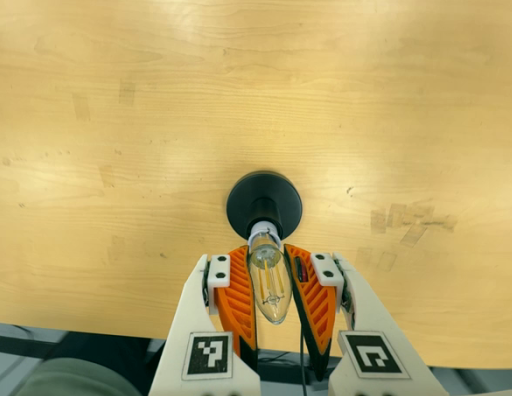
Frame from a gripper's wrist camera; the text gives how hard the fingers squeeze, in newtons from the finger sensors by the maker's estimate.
{"total": 17.3, "left": 16.2, "right": 18.4}